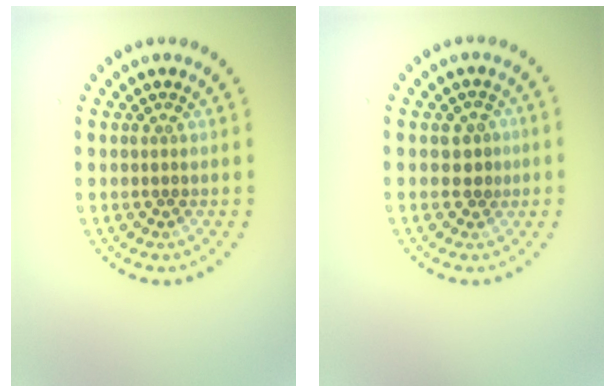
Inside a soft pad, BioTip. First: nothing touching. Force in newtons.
{"total": 1.9, "press": 1.8, "slide": 0.7}